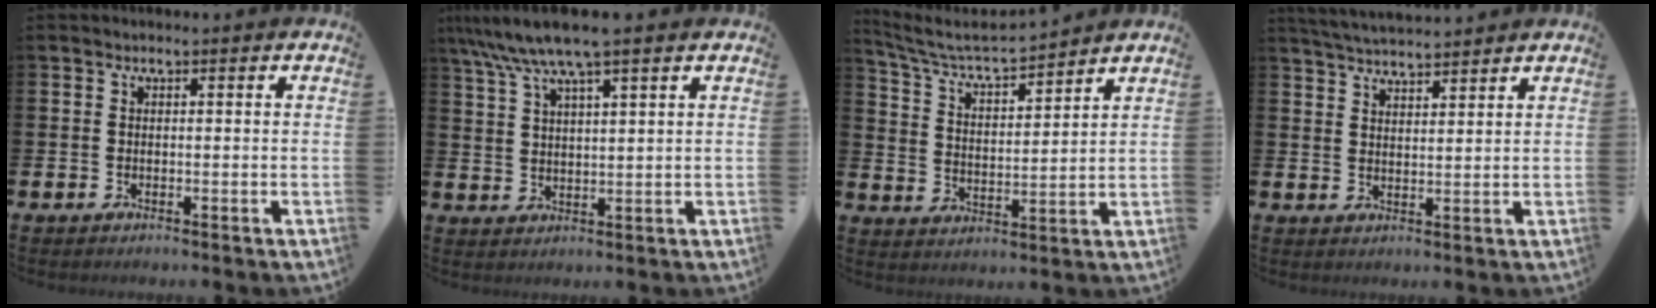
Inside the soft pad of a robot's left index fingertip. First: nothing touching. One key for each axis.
{"total": 7.1, "fx": 5.7, "fy": 0.5, "fz": 4.2, "tx": -0.098, "ty": -0.014, "tz": 0.102}
{"total": 5.7, "fx": 5.4, "fy": 0.8, "fz": 1.7, "tx": -0.061, "ty": -0.041, "tz": 0.088}
{"total": 4.0, "fx": 4.0, "fy": 0.1, "fz": 0.2, "tx": -0.011, "ty": -0.022, "tz": 0.071}